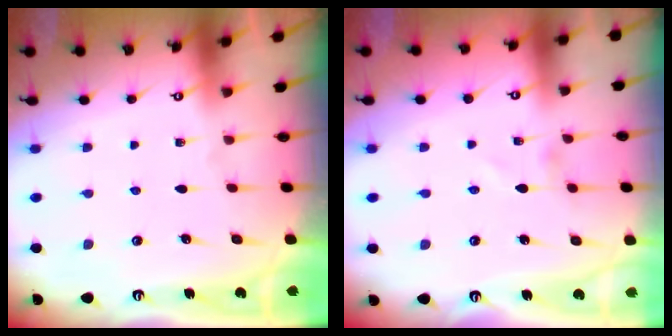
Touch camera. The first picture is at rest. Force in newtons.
{"total": 0.9, "press": 0.9, "slide": 0.1}